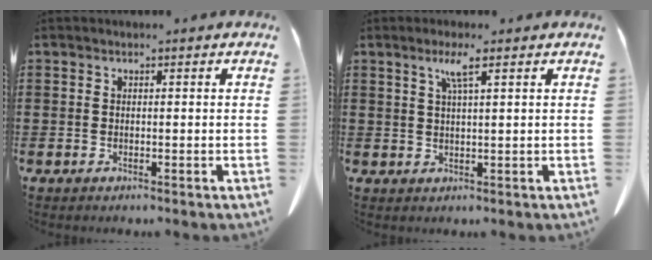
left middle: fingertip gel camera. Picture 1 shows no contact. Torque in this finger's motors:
{"motor_torque": [1.23, 0.67, 0.27, 0.08]}